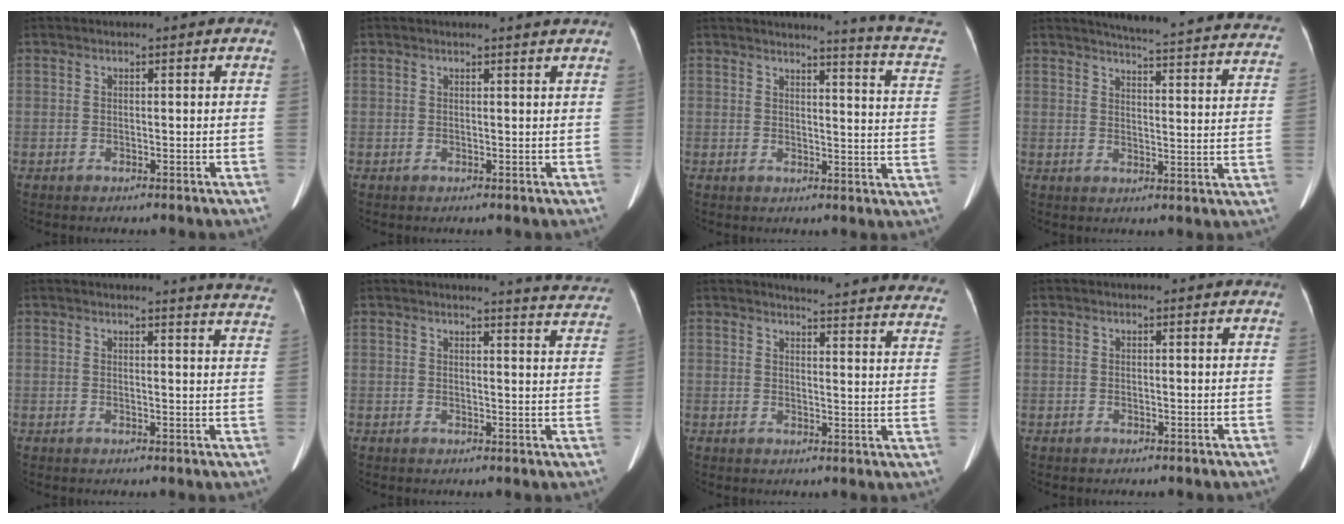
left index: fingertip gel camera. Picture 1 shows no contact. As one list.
[{"total": 2.1, "force": [2.0, -0.4, 0.6], "torque": [-0.016, -0.003, 0.020]}, {"total": 11.6, "force": [11.2, -2.0, 2.3], "torque": [-0.034, -0.098, 0.104]}, {"total": 25.2, "force": [23.5, 1.8, 8.8], "torque": [-0.110, -0.075, 0.260]}, {"total": 9.4, "force": [9.3, -0.4, 1.5], "torque": [-0.004, -0.070, 0.070]}, {"total": 8.5, "force": [8.5, -0.1, 0.8], "torque": [-0.003, -0.046, 0.073]}, {"total": 23.3, "force": [22.5, 1.6, 5.7], "torque": [-0.053, -0.106, 0.234]}, {"total": 0.8, "force": [0.8, 0.0, 0.2], "torque": [-0.011, 0.002, 0.008]}]